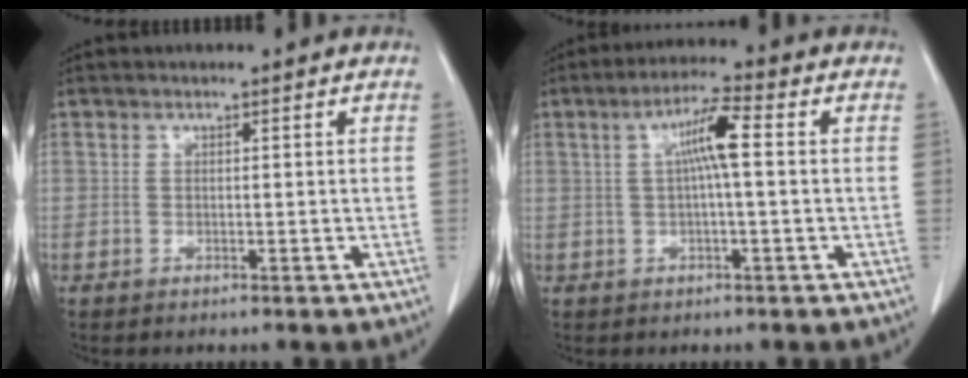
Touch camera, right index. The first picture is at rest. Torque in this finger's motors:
{"motor_torque": [0.80, 0.19, 0.39, 0.13]}